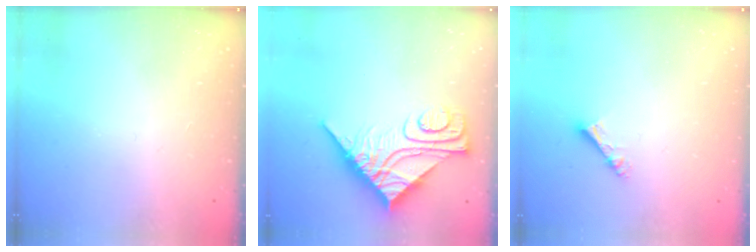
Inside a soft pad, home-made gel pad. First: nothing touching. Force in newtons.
{"total": 13.7, "press": 13.7, "slide": 1.2}
{"total": 3.7, "press": 3.7, "slide": 0.5}